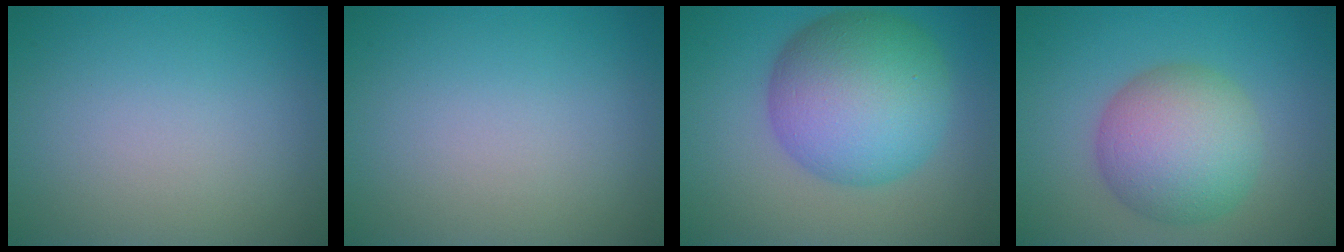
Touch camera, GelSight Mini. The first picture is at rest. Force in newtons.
{"total": 0.0}
{"total": 10.7, "press": 10.7, "slide": 0.2}
{"total": 7.4, "press": 7.4, "slide": 0.1}